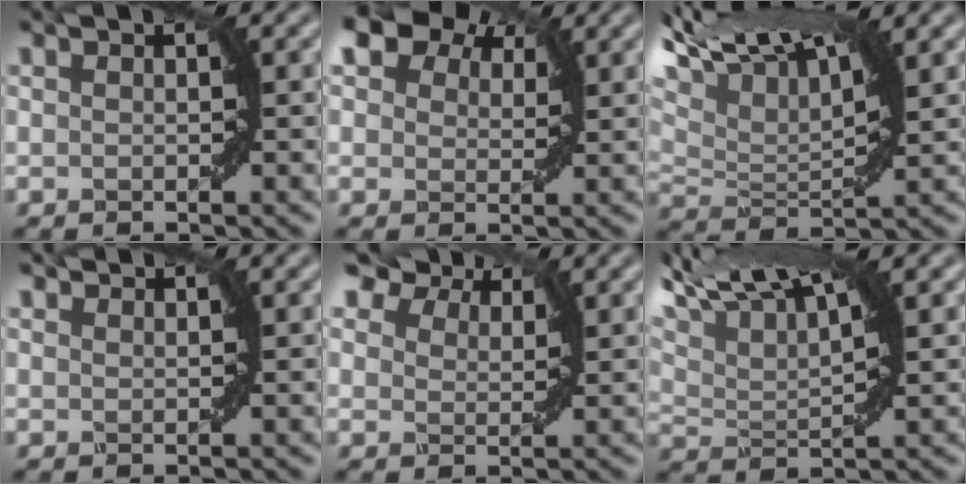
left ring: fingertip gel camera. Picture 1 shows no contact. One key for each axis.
{"total": 8.9, "fx": 6.0, "fy": 5.1, "fz": 4.1, "tx": -0.072, "ty": 0.026, "tz": 0.081}
{"total": 10.6, "fx": 5.5, "fy": 4.4, "fz": 8.0, "tx": -0.141, "ty": 0.038, "tz": 0.095}
{"total": 1.4, "fx": 1.4, "fy": 0.0, "fz": 0.2, "tx": -0.004, "ty": -0.001, "tz": 0.018}
{"total": 5.3, "fx": 4.6, "fy": 2.0, "fz": 1.7, "tx": -0.038, "ty": -0.004, "tz": 0.082}
{"total": 9.7, "fx": 7.0, "fy": 2.6, "fz": 6.1, "tx": -0.124, "ty": 0.034, "tz": 0.111}